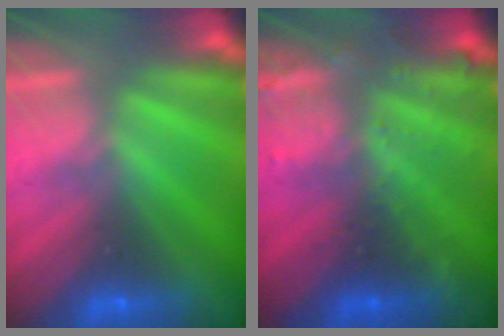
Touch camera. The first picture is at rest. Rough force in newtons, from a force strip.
{"total": 2.9}